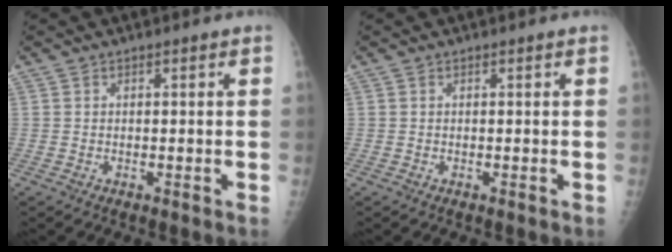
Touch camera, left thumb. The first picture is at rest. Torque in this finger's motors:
{"motor_torque": [0.00, 0.00, 0.00, 0.00, 0.00]}